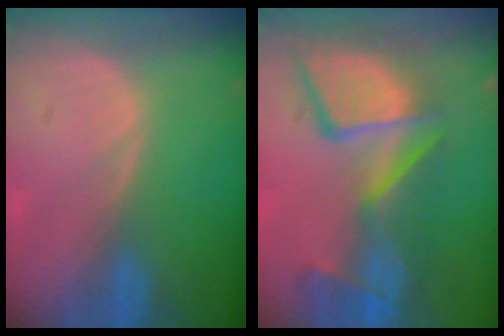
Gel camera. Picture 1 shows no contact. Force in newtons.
{"total": 13.6, "press": 11.1, "slide": 7.8}